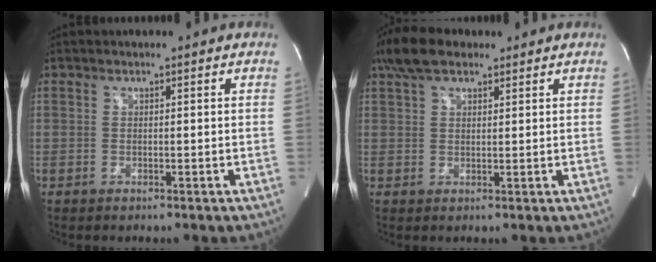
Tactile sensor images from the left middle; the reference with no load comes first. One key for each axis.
{"total": 6.5, "fx": 4.6, "fy": 2.7, "fz": 3.7, "tx": -0.082, "ty": 0.029, "tz": 0.088}